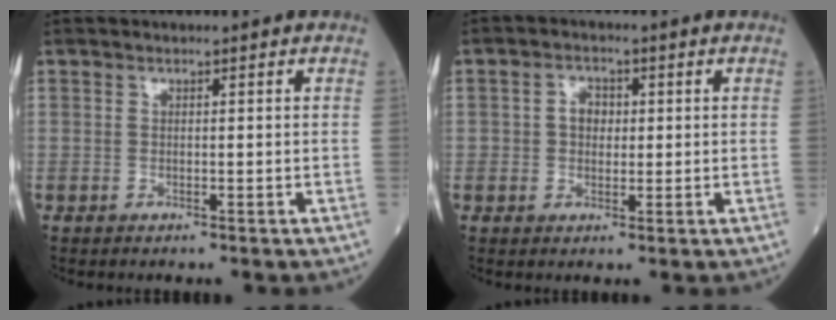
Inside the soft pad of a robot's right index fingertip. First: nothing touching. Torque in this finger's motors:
{"motor_torque": [0.07, 0.01, 0.04, 0.03]}